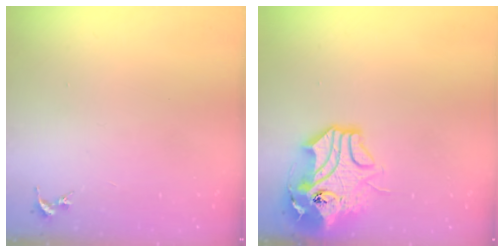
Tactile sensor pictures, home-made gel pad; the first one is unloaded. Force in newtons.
{"total": 14.6, "press": 14.5, "slide": 2.3}